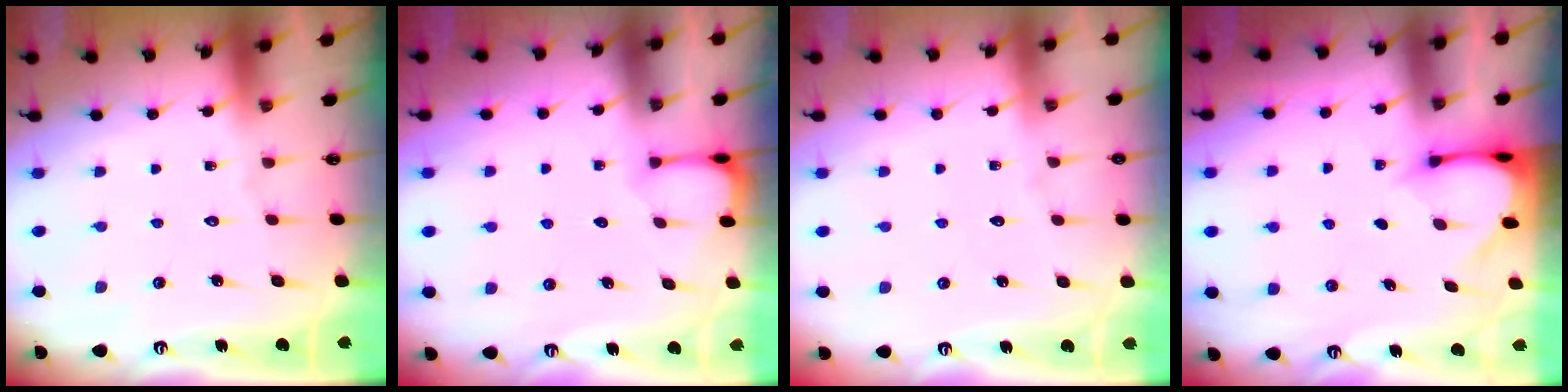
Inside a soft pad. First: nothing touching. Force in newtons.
{"total": 1.6, "press": 1.6, "slide": 0.1}
{"total": 2.0, "press": 2.0, "slide": 0.3}
{"total": 3.0, "press": 3.0, "slide": 0.3}